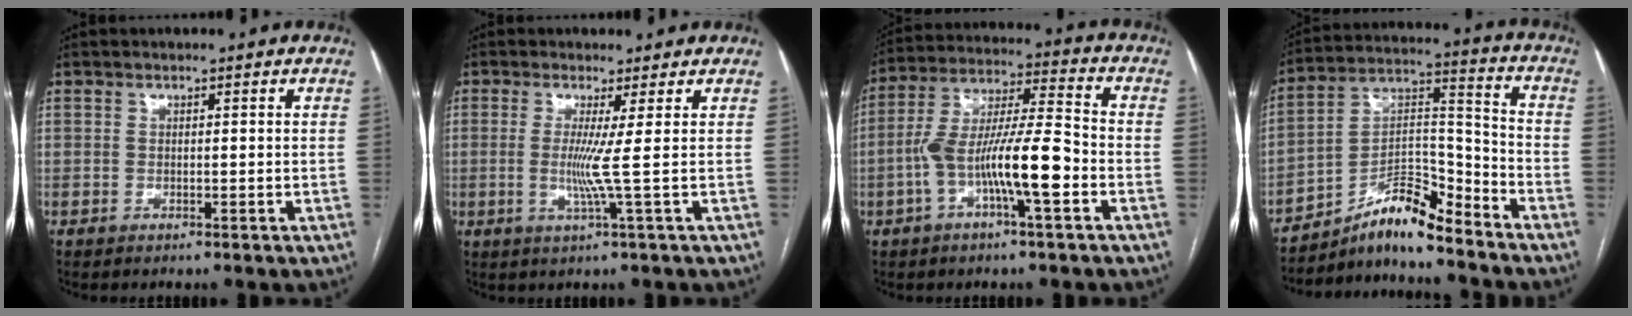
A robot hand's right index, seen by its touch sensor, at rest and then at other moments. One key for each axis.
{"total": 3.9, "fx": 0.0, "fy": -1.8, "fz": 3.5, "tx": -0.071, "ty": -0.011, "tz": -0.001}
{"total": 12.9, "fx": -4.1, "fy": 1.8, "fz": 12.1, "tx": -0.231, "ty": 0.018, "tz": -0.073}
{"total": 11.4, "fx": -9.7, "fy": 1.6, "fz": 5.8, "tx": -0.101, "ty": 0.028, "tz": -0.171}